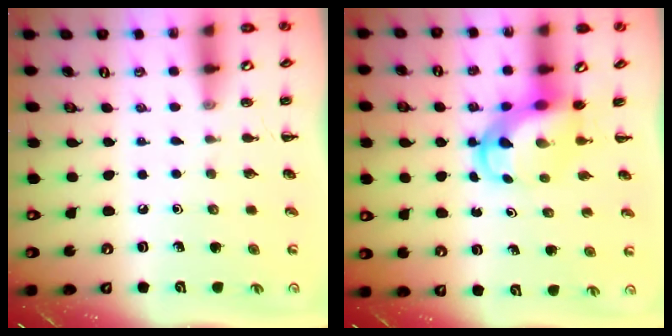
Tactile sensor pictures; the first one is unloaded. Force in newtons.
{"total": 5.5, "press": 5.5, "slide": 0.5}